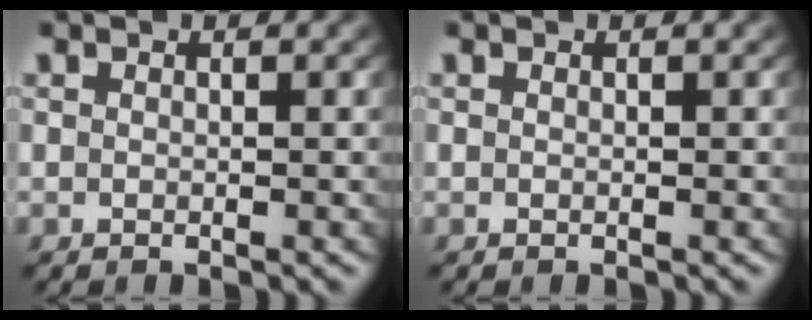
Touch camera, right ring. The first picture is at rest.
{"total": 0.0}